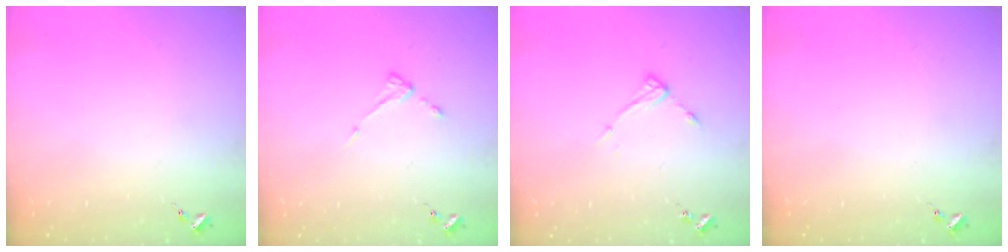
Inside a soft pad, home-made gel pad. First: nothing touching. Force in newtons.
{"total": 4.4, "press": 4.3, "slide": 0.7}
{"total": 7.9, "press": 7.9, "slide": 0.3}
{"total": 0.0}